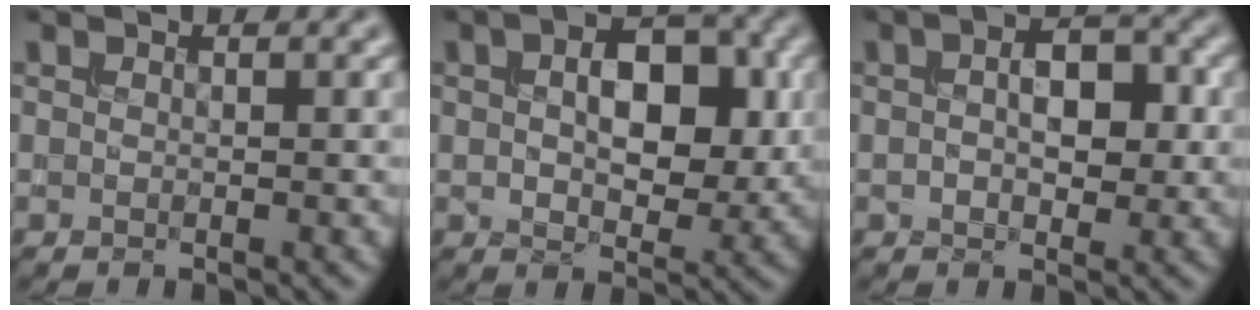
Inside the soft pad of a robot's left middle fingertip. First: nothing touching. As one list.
[{"total": 6.9, "force": [1.2, 4.0, 5.5], "torque": [-0.082, 0.003, 0.015]}, {"total": 4.3, "force": [0.3, 2.4, 3.5], "torque": [-0.057, 0.006, -0.001]}]